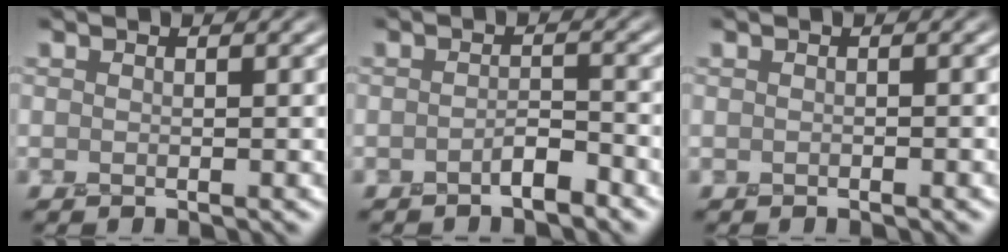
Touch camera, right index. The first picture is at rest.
{"total": 1.3, "force": [-1.0, 0.3, 0.7], "torque": [-0.009, 0.011, -0.021]}
{"total": 0.8, "force": [-0.3, 0.4, 0.7], "torque": [0.003, 0.004, -0.005]}